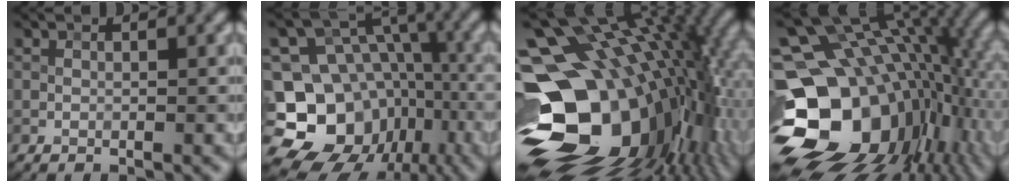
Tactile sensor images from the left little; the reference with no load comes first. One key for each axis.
{"total": 14.9, "fx": -6.0, "fy": 12.4, "fz": 5.5, "tx": -0.119, "ty": 0.007, "tz": -0.103}
{"total": 20.4, "fx": -1.1, "fy": 13.7, "fz": 15.1, "tx": -0.256, "ty": -0.009, "tz": -0.011}
{"total": 19.6, "fx": -1.9, "fy": 14.3, "fz": 13.3, "tx": -0.242, "ty": -0.022, "tz": -0.006}